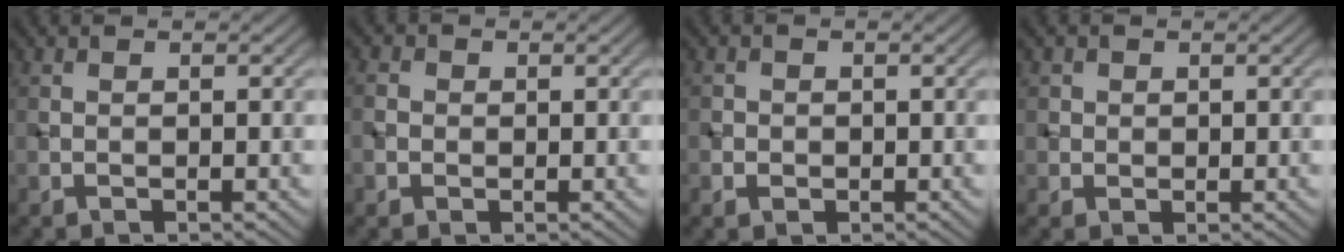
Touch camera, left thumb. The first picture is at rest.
{"total": 1.9, "force": [-0.2, 1.7, 0.7], "torque": [-0.021, -0.001, -0.005]}
{"total": 1.6, "force": [-0.3, 1.5, 0.5], "torque": [-0.007, -0.006, -0.008]}
{"total": 2.0, "force": [0.5, 1.8, 0.4], "torque": [-0.008, -0.006, 0.009]}